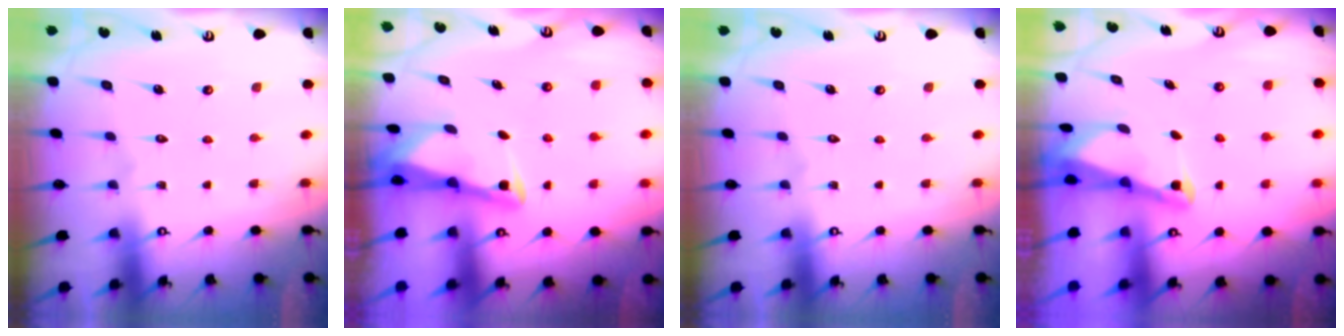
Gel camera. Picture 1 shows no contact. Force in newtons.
{"total": 3.0, "press": 3.0, "slide": 0.4}
{"total": 0.0}
{"total": 2.1, "press": 2.1, "slide": 0.3}